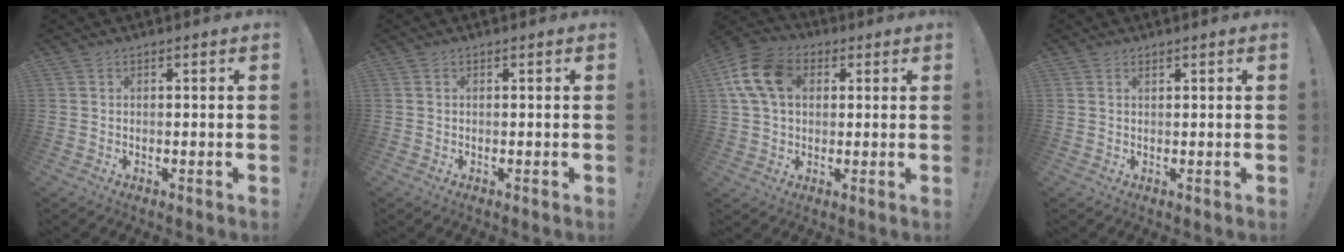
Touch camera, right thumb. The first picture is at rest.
{"total": 0.0}
{"total": 14.2, "force": [3.6, 10.1, 9.2], "torque": [-0.172, 0.004, 0.069]}
{"total": 0.7, "force": [0.6, 0.2, 0.3], "torque": [0.003, -0.004, 0.010]}